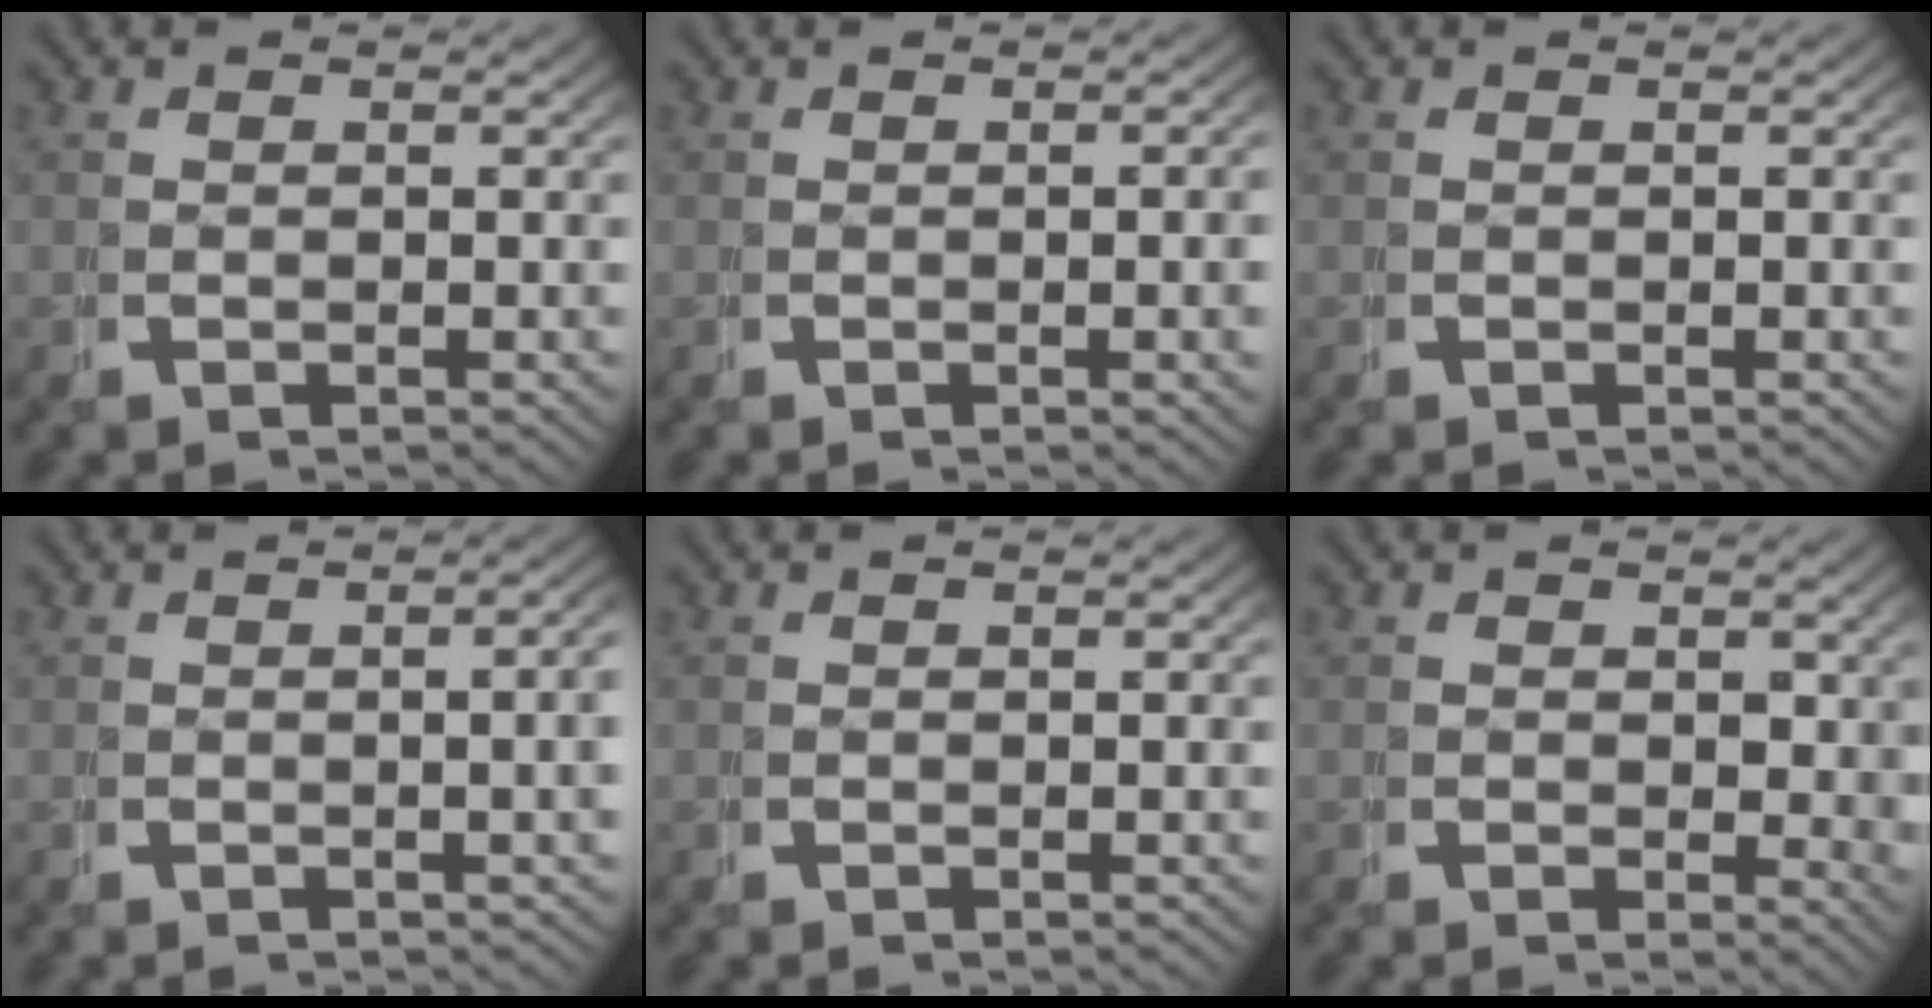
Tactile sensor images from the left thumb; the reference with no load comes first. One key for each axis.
{"total": 1.7, "fx": -0.1, "fy": 0.2, "fz": 1.7, "tx": -0.024, "ty": 0.003, "tz": -0.002}
{"total": 0.0}
{"total": 3.4, "fx": 0.1, "fy": 1.0, "fz": 3.3, "tx": -0.035, "ty": 0.011, "tz": -0.004}
{"total": 0.0}
{"total": 2.2, "fx": 0.6, "fy": 1.5, "fz": 1.5, "tx": -0.017, "ty": -0.013, "tz": 0.012}